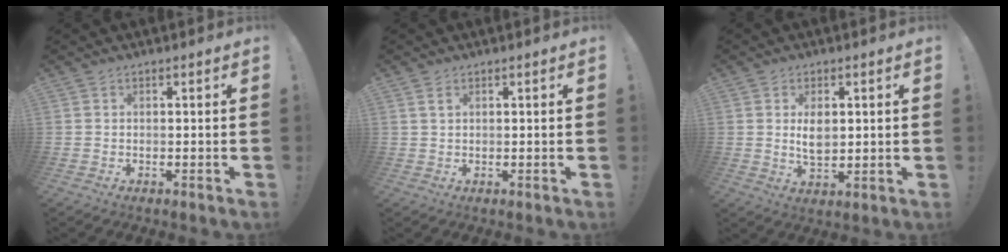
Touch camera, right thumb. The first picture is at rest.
{"total": 1.6, "force": [0.9, 0.8, 1.1], "torque": [-0.018, -0.001, 0.017]}
{"total": 5.5, "force": [1.2, 3.1, 4.3], "torque": [-0.070, -0.007, 0.018]}